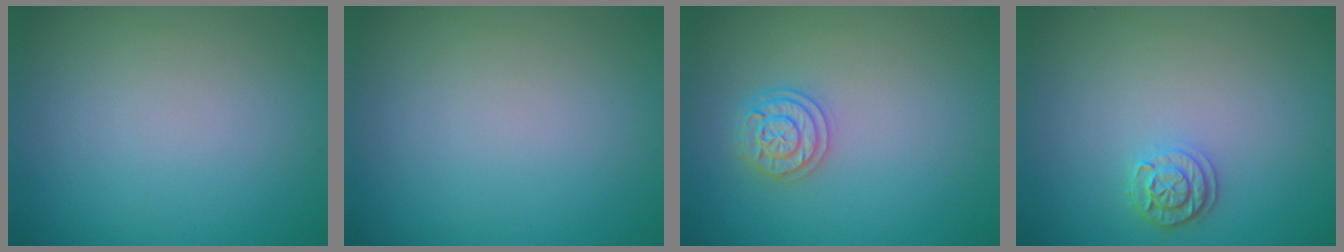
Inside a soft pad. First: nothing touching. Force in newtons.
{"total": 0.0}
{"total": 2.4, "press": 2.4, "slide": 0.4}
{"total": 2.1, "press": 1.9, "slide": 0.9}